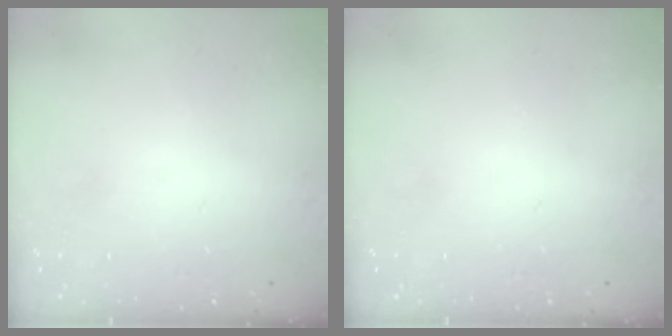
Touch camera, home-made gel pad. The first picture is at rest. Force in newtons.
{"total": 0.0}